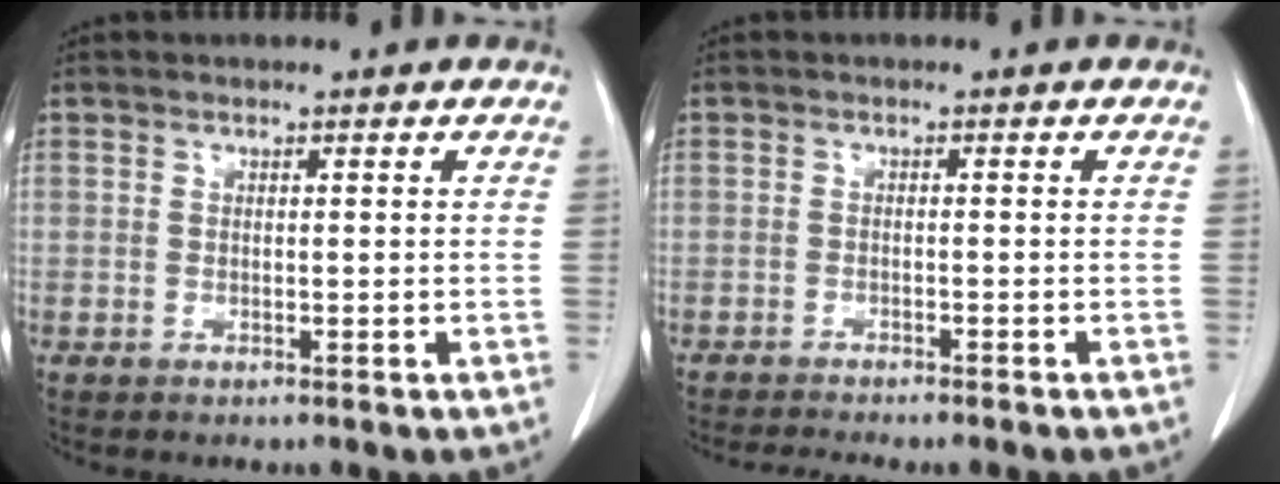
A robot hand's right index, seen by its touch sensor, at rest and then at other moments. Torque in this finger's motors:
{"motor_torque": [0.78, -0.75, 0.31, 0.07]}